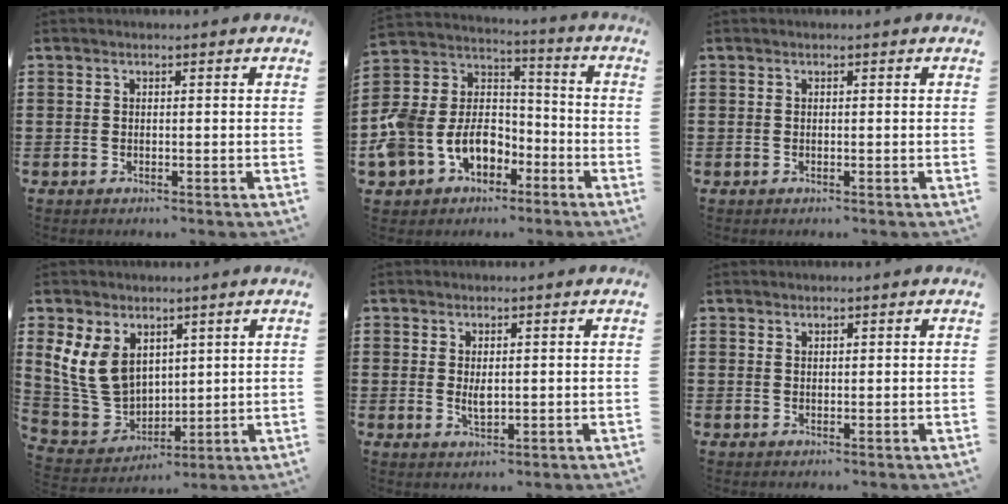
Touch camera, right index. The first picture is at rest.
{"total": 10.6, "force": [-5.2, 8.4, 3.8], "torque": [-0.112, 0.024, -0.096]}
{"total": 0.0}
{"total": 10.4, "force": [3.3, 8.0, 5.8], "torque": [-0.168, 0.002, 0.065]}
{"total": 2.2, "force": [0.5, 1.0, 1.9], "torque": [-0.038, 0.002, 0.008]}
{"total": 0.9, "force": [0.8, 0.4, 0.0], "torque": [-0.001, 0.002, 0.016]}